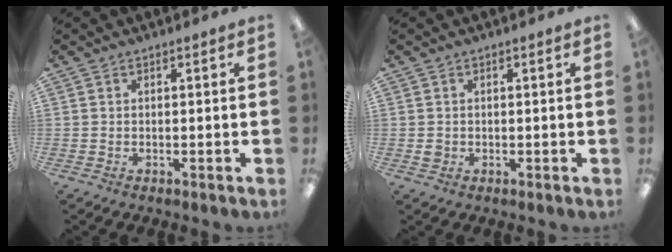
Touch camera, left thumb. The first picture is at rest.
{"total": 1.6, "force": [0.0, 1.5, 0.5], "torque": [-0.003, 0.003, -0.004]}